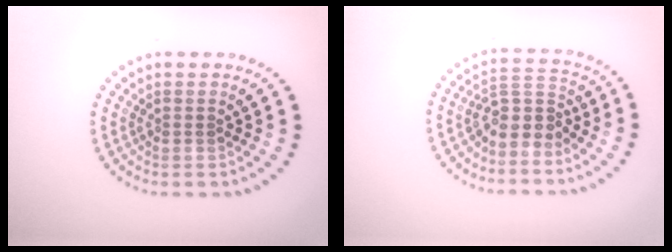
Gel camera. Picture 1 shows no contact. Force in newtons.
{"total": 3.0, "press": 2.3, "slide": 1.8}